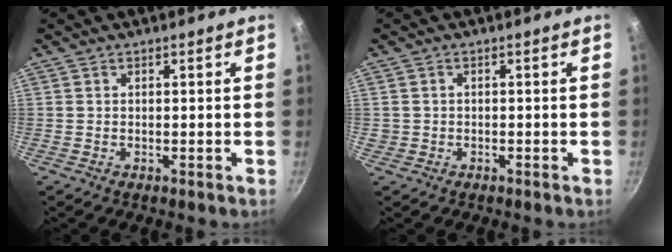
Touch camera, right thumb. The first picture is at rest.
{"total": 0.8, "force": [-0.3, 0.7, 0.2], "torque": [-0.005, 0.005, -0.001]}